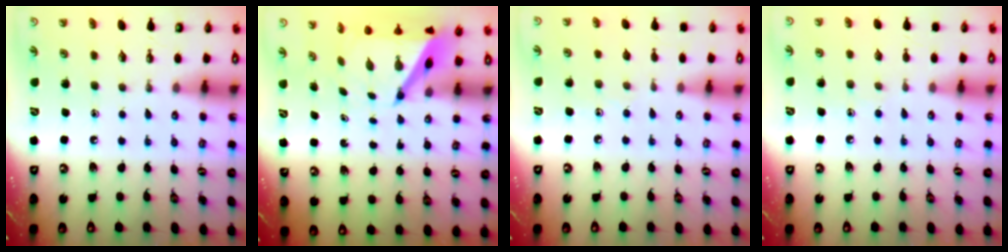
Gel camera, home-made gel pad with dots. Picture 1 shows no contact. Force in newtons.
{"total": 5.6, "press": 5.6, "slide": 0.4}
{"total": 3.6, "press": 3.6, "slide": 0.4}
{"total": 4.8, "press": 4.7, "slide": 0.4}